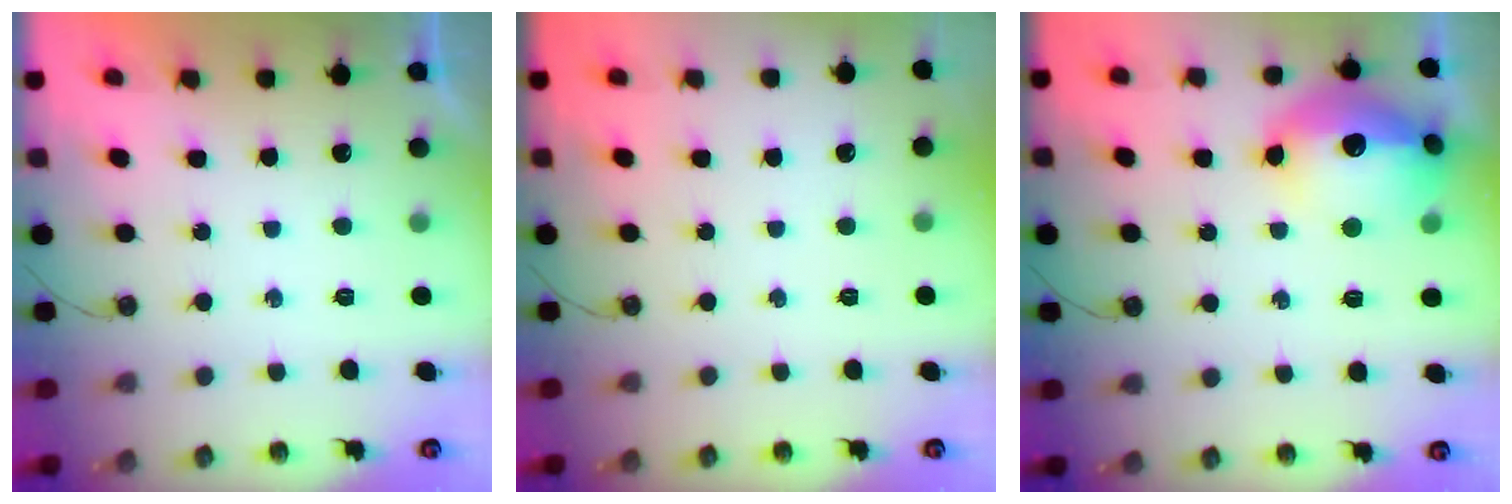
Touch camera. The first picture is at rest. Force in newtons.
{"total": 0.0}
{"total": 19.3, "press": 19.2, "slide": 1.5}